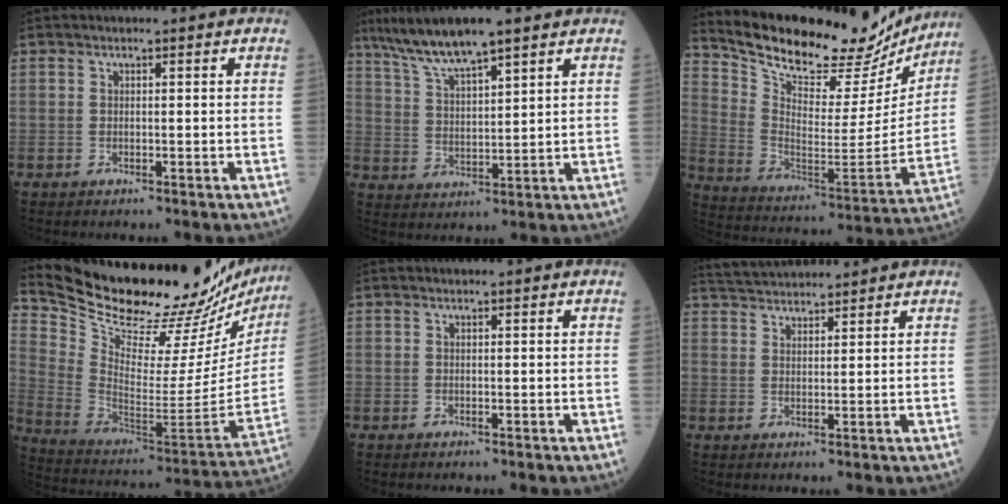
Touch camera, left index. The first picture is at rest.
{"total": 10.3, "force": [8.1, 1.2, 6.3], "torque": [-0.118, 0.017, 0.152]}
{"total": 23.8, "force": [21.7, 6.3, 7.5], "torque": [-0.125, -0.043, 0.312]}
{"total": 32.3, "force": [29.4, 3.6, 12.9], "torque": [-0.218, -0.122, 0.409]}
{"total": 0.0}
{"total": 8.1, "force": [7.9, 0.9, 1.8], "torque": [-0.034, 0.034, 0.132]}